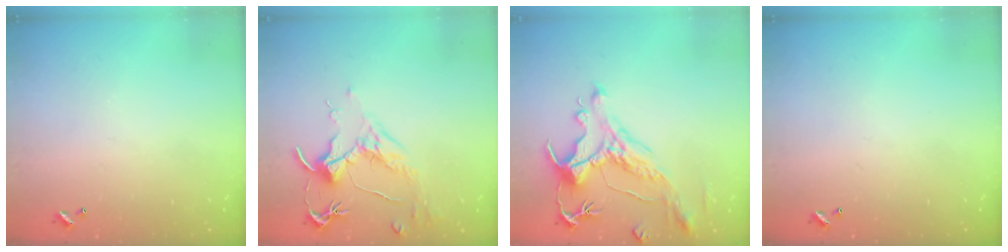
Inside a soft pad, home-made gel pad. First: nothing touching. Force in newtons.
{"total": 1.6, "press": 1.4, "slide": 0.9}
{"total": 1.7, "press": 0.9, "slide": 1.4}
{"total": 0.0}